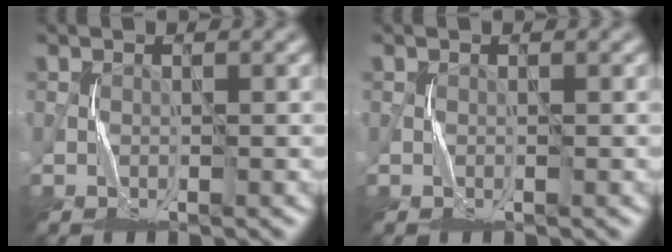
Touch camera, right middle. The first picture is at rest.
{"total": 0.0}